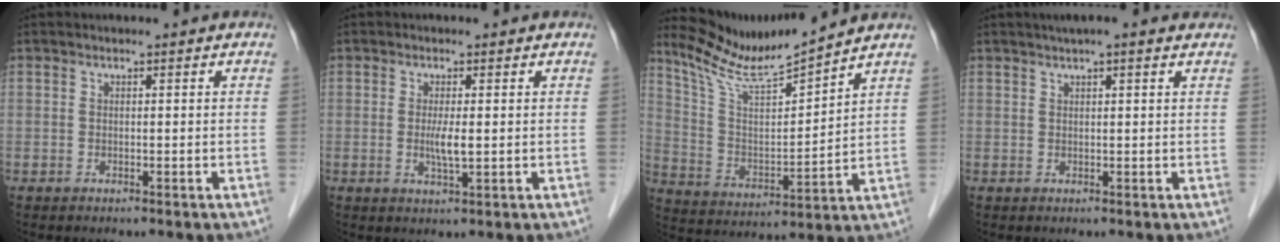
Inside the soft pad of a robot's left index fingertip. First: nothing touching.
{"total": 2.8, "force": [0.0, 0.3, 2.8], "torque": [-0.059, -0.005, 0.001]}
{"total": 10.7, "force": [10.2, -1.3, 2.8], "torque": [-0.061, -0.006, 0.204]}
{"total": 4.9, "force": [3.8, 0.5, 3.0], "torque": [-0.043, 0.028, 0.051]}